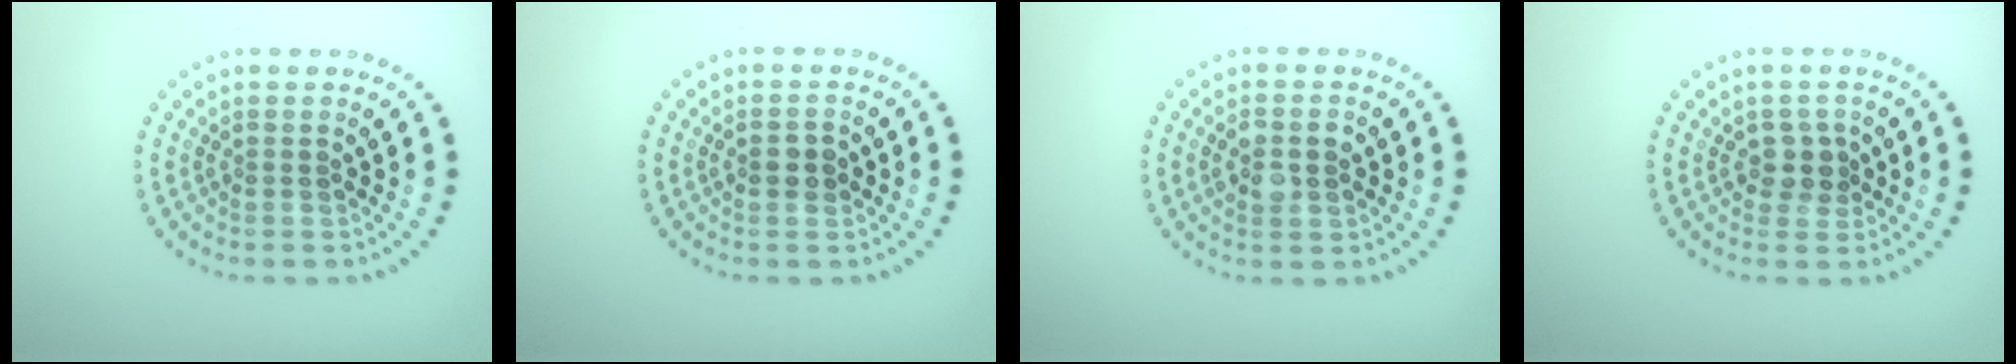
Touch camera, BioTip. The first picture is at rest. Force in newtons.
{"total": 1.5, "press": 1.5, "slide": 0.2}
{"total": 2.8, "press": 2.8, "slide": 0.2}
{"total": 1.9, "press": 1.6, "slide": 1.0}